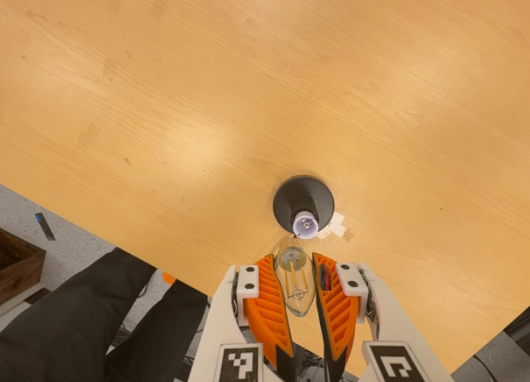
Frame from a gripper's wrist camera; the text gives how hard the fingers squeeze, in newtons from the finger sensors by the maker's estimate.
{"total": 20.5, "left": 25.6, "right": 15.4}